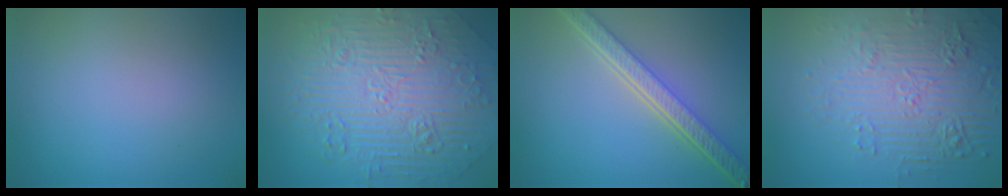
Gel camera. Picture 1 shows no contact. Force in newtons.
{"total": 10.8, "press": 7.4, "slide": 7.9}
{"total": 6.0, "press": 4.6, "slide": 3.9}
{"total": 7.3, "press": 5.4, "slide": 4.8}